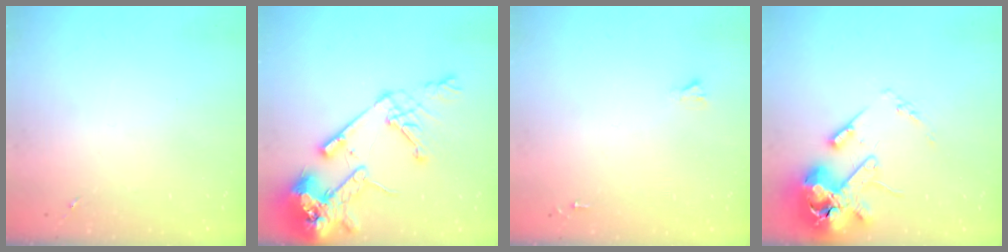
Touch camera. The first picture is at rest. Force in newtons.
{"total": 18.4, "press": 18.2, "slide": 2.5}
{"total": 1.6, "press": 1.6, "slide": 0.1}
{"total": 15.9, "press": 15.7, "slide": 2.5}